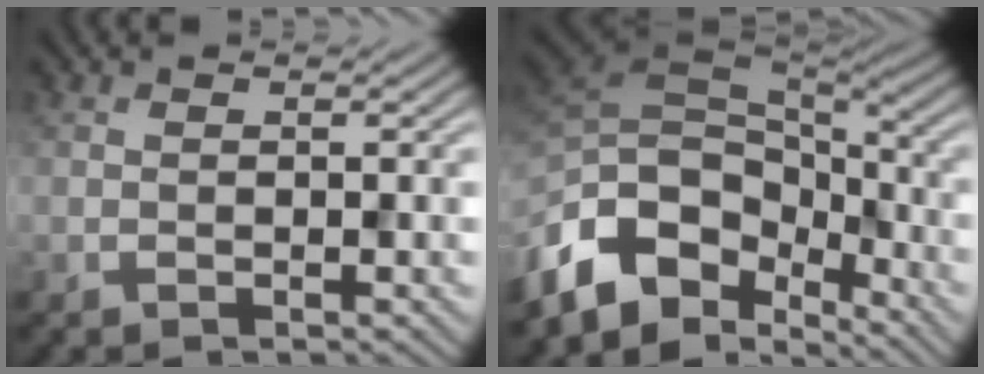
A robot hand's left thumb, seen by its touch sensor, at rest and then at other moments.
{"total": 13.7, "force": [-6.5, 8.6, 8.5], "torque": [-0.228, -0.019, -0.108]}